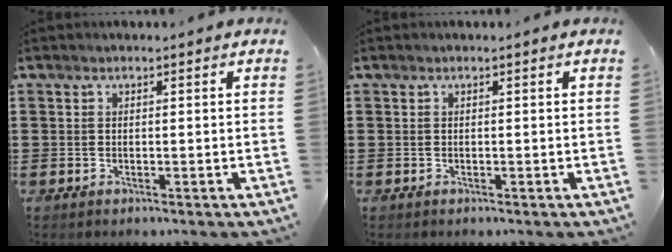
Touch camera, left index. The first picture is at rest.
{"total": 0.0}